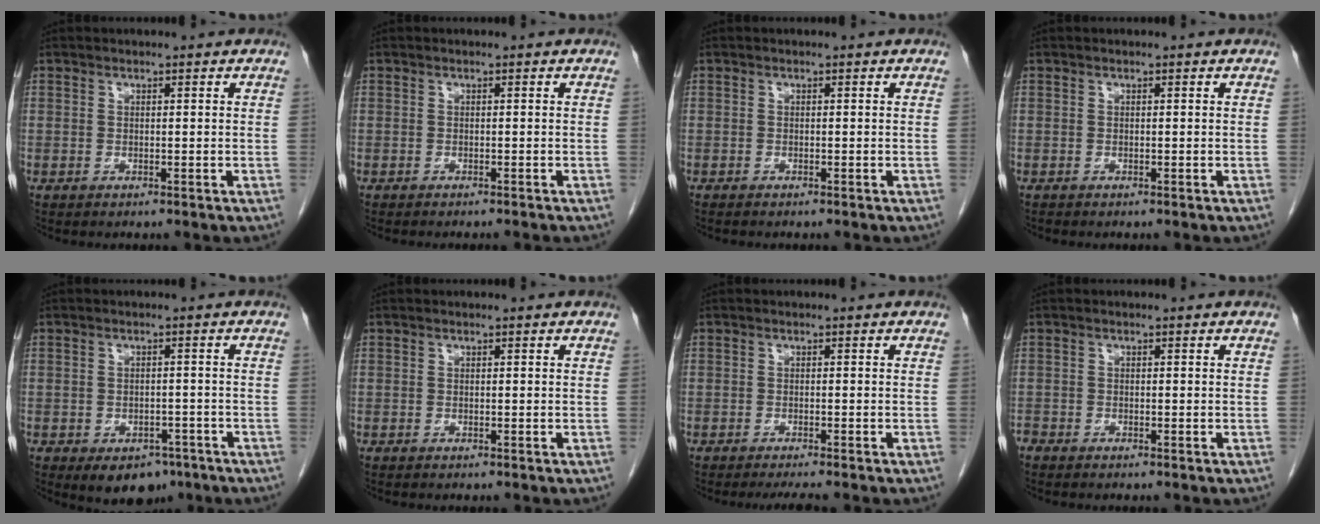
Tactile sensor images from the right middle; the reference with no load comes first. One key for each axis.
{"total": 3.6, "fx": -3.3, "fy": 0.2, "fz": 1.5, "tx": -0.016, "ty": -0.002, "tz": -0.042}
{"total": 0.6, "fx": -0.6, "fy": 0.1, "fz": 0.2, "tx": -0.008, "ty": -0.001, "tz": -0.009}
{"total": 0.0}
{"total": 6.4, "fx": -4.0, "fy": 4.0, "fz": 3.0, "tx": -0.029, "ty": 0.004, "tz": -0.047}
{"total": 0.0}
{"total": 3.0, "fx": -2.6, "fy": -0.1, "fz": 1.5, "tx": -0.019, "ty": -0.006, "tz": -0.039}
{"total": 0.9, "fx": -0.9, "fy": 0.2, "fz": 0.1, "tx": -0.004, "ty": -0.002, "tz": -0.017}